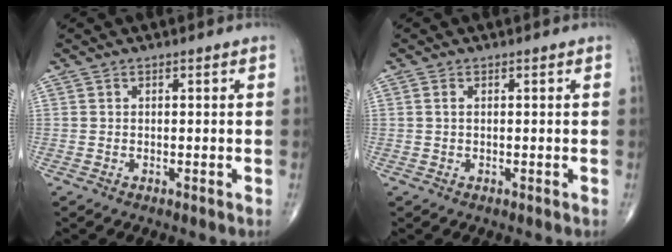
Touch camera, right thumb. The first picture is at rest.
{"total": 0.7, "force": [0.2, 0.2, 0.6], "torque": [-0.017, 0.003, 0.004]}